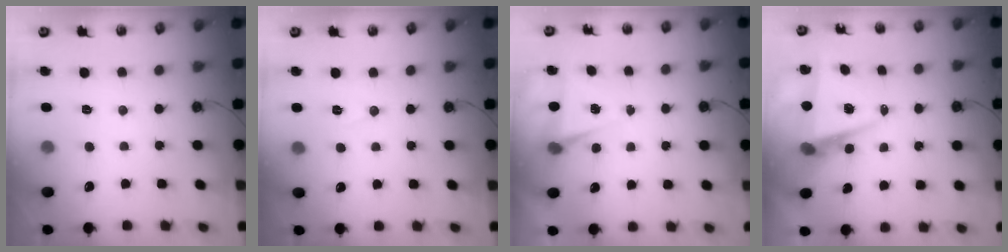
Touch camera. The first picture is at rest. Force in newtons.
{"total": 5.9, "press": 3.7, "slide": 4.5}
{"total": 5.3, "press": 2.9, "slide": 4.4}
{"total": 6.7, "press": 5.1, "slide": 4.4}